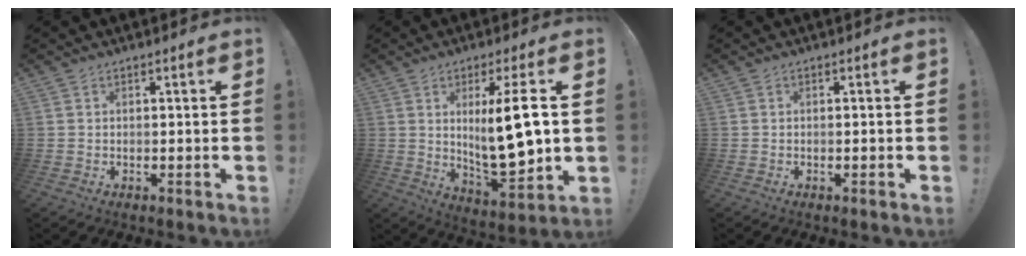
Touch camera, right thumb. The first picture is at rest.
{"total": 16.1, "force": [2.9, 3.5, 15.5], "torque": [-0.260, -0.027, 0.035]}
{"total": 0.7, "force": [-0.4, 0.0, 0.6], "torque": [-0.012, 0.002, -0.006]}